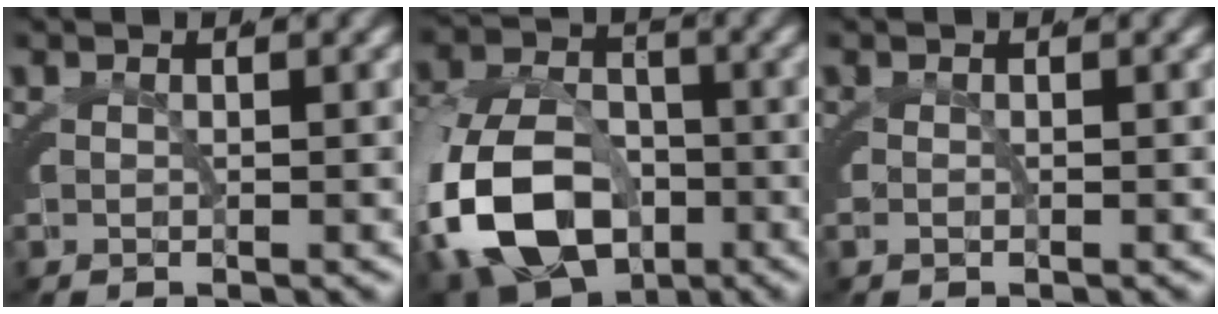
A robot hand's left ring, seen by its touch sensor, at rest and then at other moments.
{"total": 11.4, "force": [-3.7, 8.2, 7.0], "torque": [-0.155, -0.051, -0.047]}
{"total": 1.7, "force": [0.0, 1.4, 0.9], "torque": [-0.022, 0.001, -0.005]}